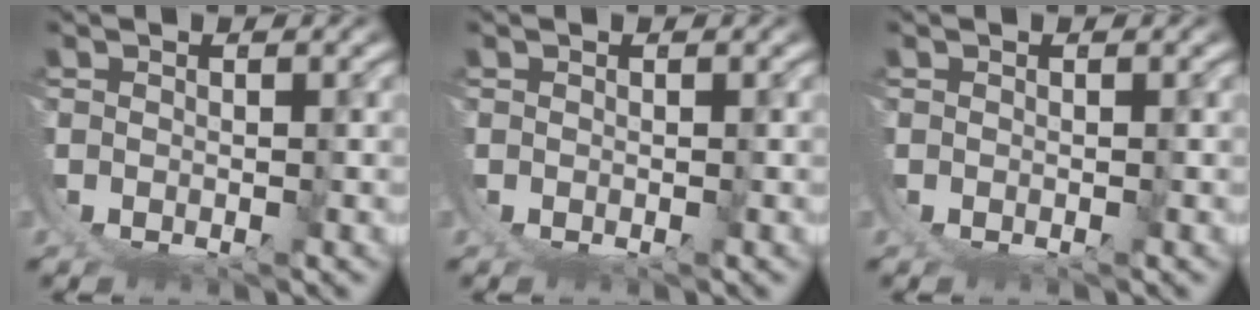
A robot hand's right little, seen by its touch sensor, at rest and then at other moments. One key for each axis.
{"total": 0.0}
{"total": 0.6, "fx": 0.3, "fy": -0.5, "fz": -0.1, "tx": 0.006, "ty": 0.004, "tz": 0.004}